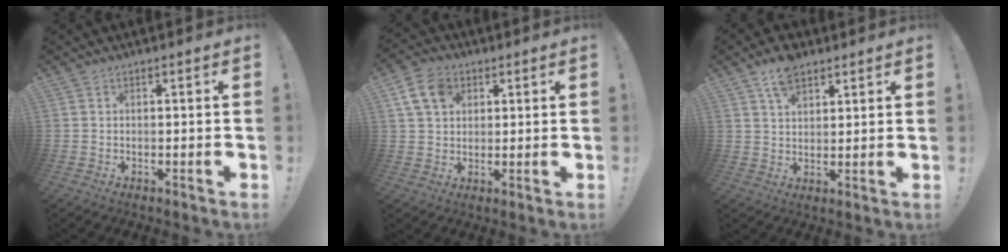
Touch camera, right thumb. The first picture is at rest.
{"total": 9.7, "force": [4.1, 7.1, 5.3], "torque": [-0.096, -0.004, 0.081]}
{"total": 7.5, "force": [5.1, 3.9, 3.8], "torque": [-0.063, -0.018, 0.094]}